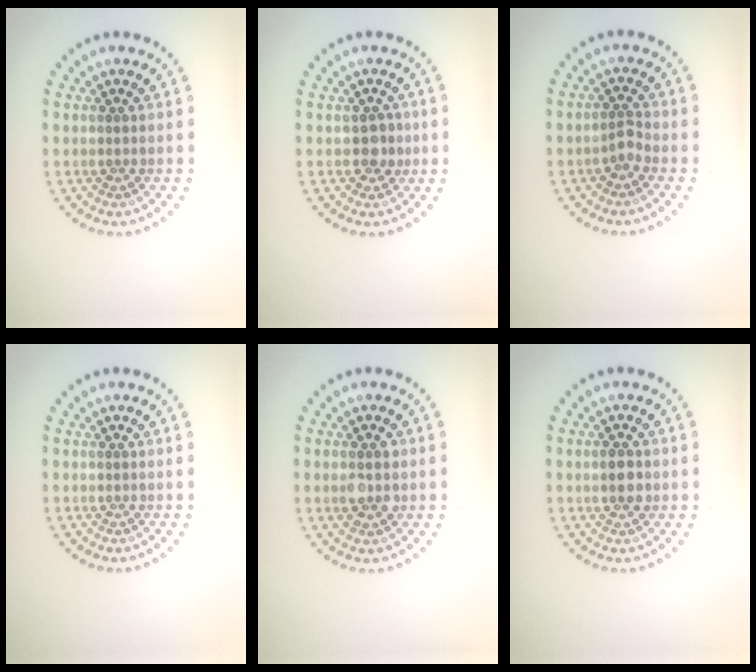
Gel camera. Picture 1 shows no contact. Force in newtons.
{"total": 1.7, "press": 1.6, "slide": 0.6}
{"total": 1.4, "press": 1.1, "slide": 0.9}
{"total": 0.0}
{"total": 2.1, "press": 2.1, "slide": 0.2}
{"total": 2.4, "press": 2.4, "slide": 0.0}